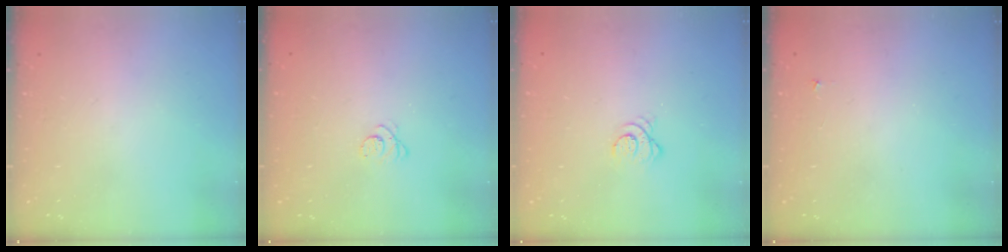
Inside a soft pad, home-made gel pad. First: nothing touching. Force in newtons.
{"total": 2.6, "press": 2.6, "slide": 0.3}
{"total": 3.4, "press": 3.3, "slide": 0.5}
{"total": 2.6, "press": 2.5, "slide": 0.4}